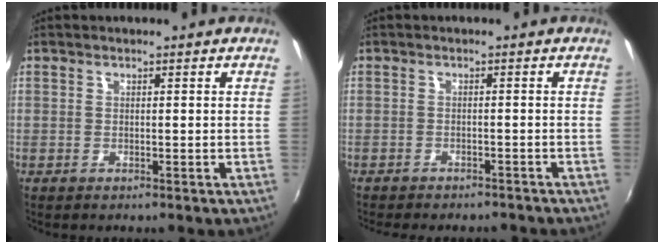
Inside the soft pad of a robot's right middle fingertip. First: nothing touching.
{"total": 7.1, "force": [-6.3, 1.9, 2.6], "torque": [-0.062, -0.013, -0.086]}